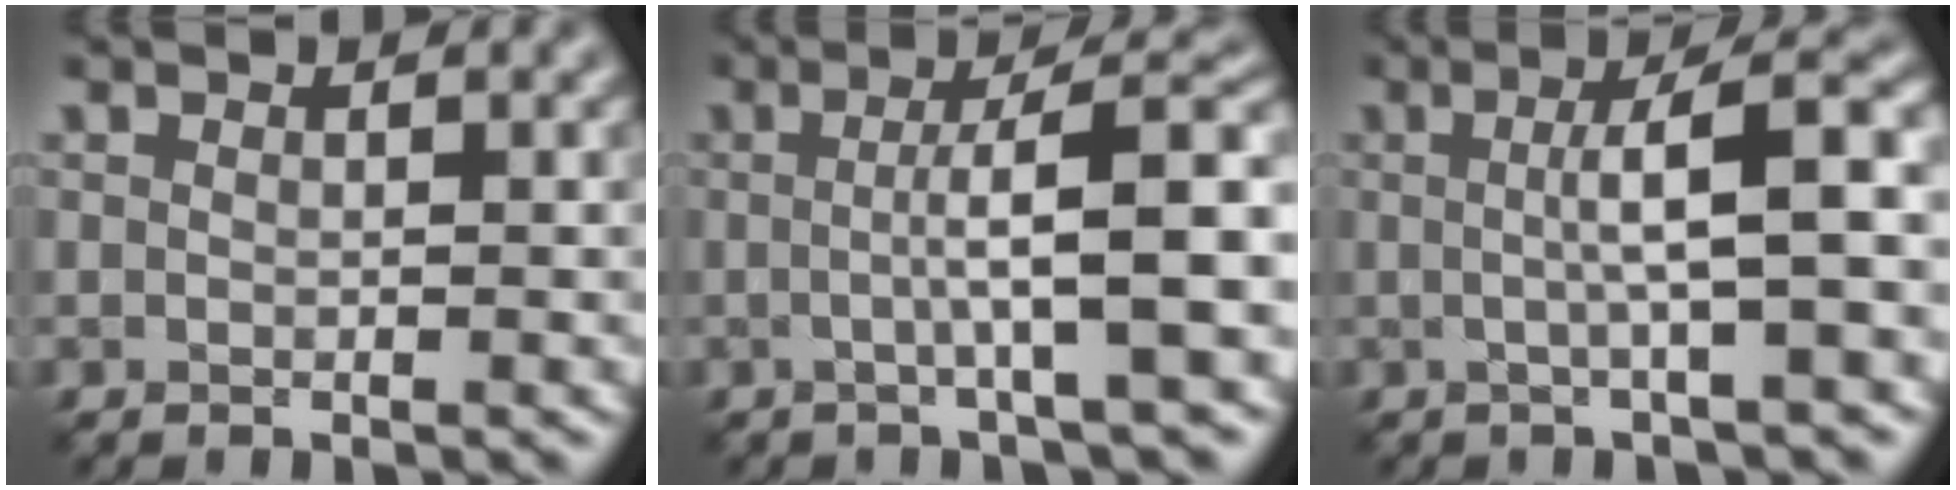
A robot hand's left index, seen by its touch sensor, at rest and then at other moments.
{"total": 7.4, "force": [-0.1, 1.3, 7.3], "torque": [-0.098, 0.008, -0.003]}
{"total": 6.7, "force": [0.4, 1.3, 6.6], "torque": [-0.090, 0.013, 0.002]}